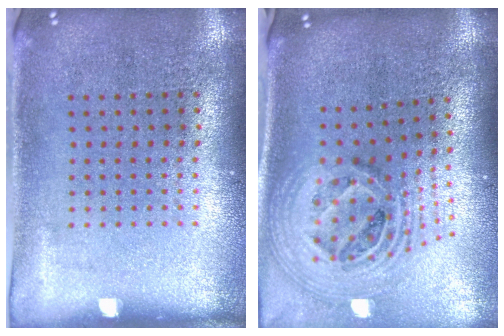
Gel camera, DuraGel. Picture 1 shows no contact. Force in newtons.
{"total": 2.8, "press": 2.0, "slide": 1.9}